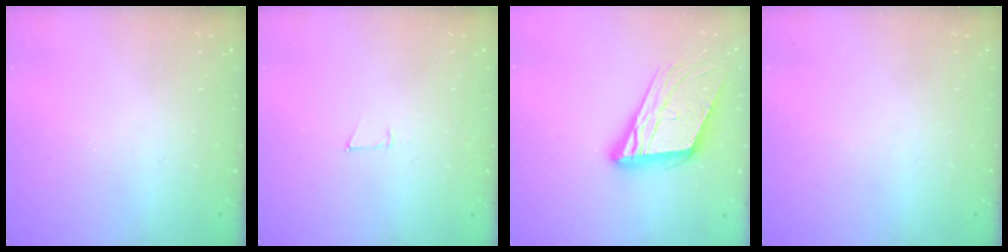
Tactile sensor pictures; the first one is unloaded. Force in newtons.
{"total": 3.3, "press": 3.3, "slide": 0.6}
{"total": 17.6, "press": 17.4, "slide": 2.6}
{"total": 0.0}